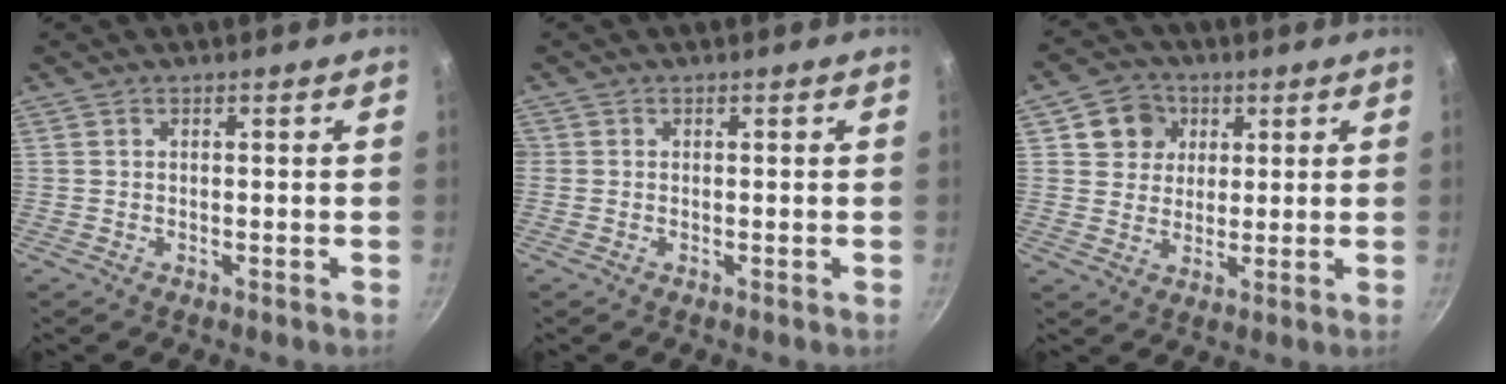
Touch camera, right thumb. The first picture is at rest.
{"total": 0.6, "force": [-0.1, 0.5, 0.0], "torque": [0.002, 0.000, -0.005]}
{"total": 7.3, "force": [2.7, 6.4, 2.1], "torque": [0.005, 0.003, 0.040]}